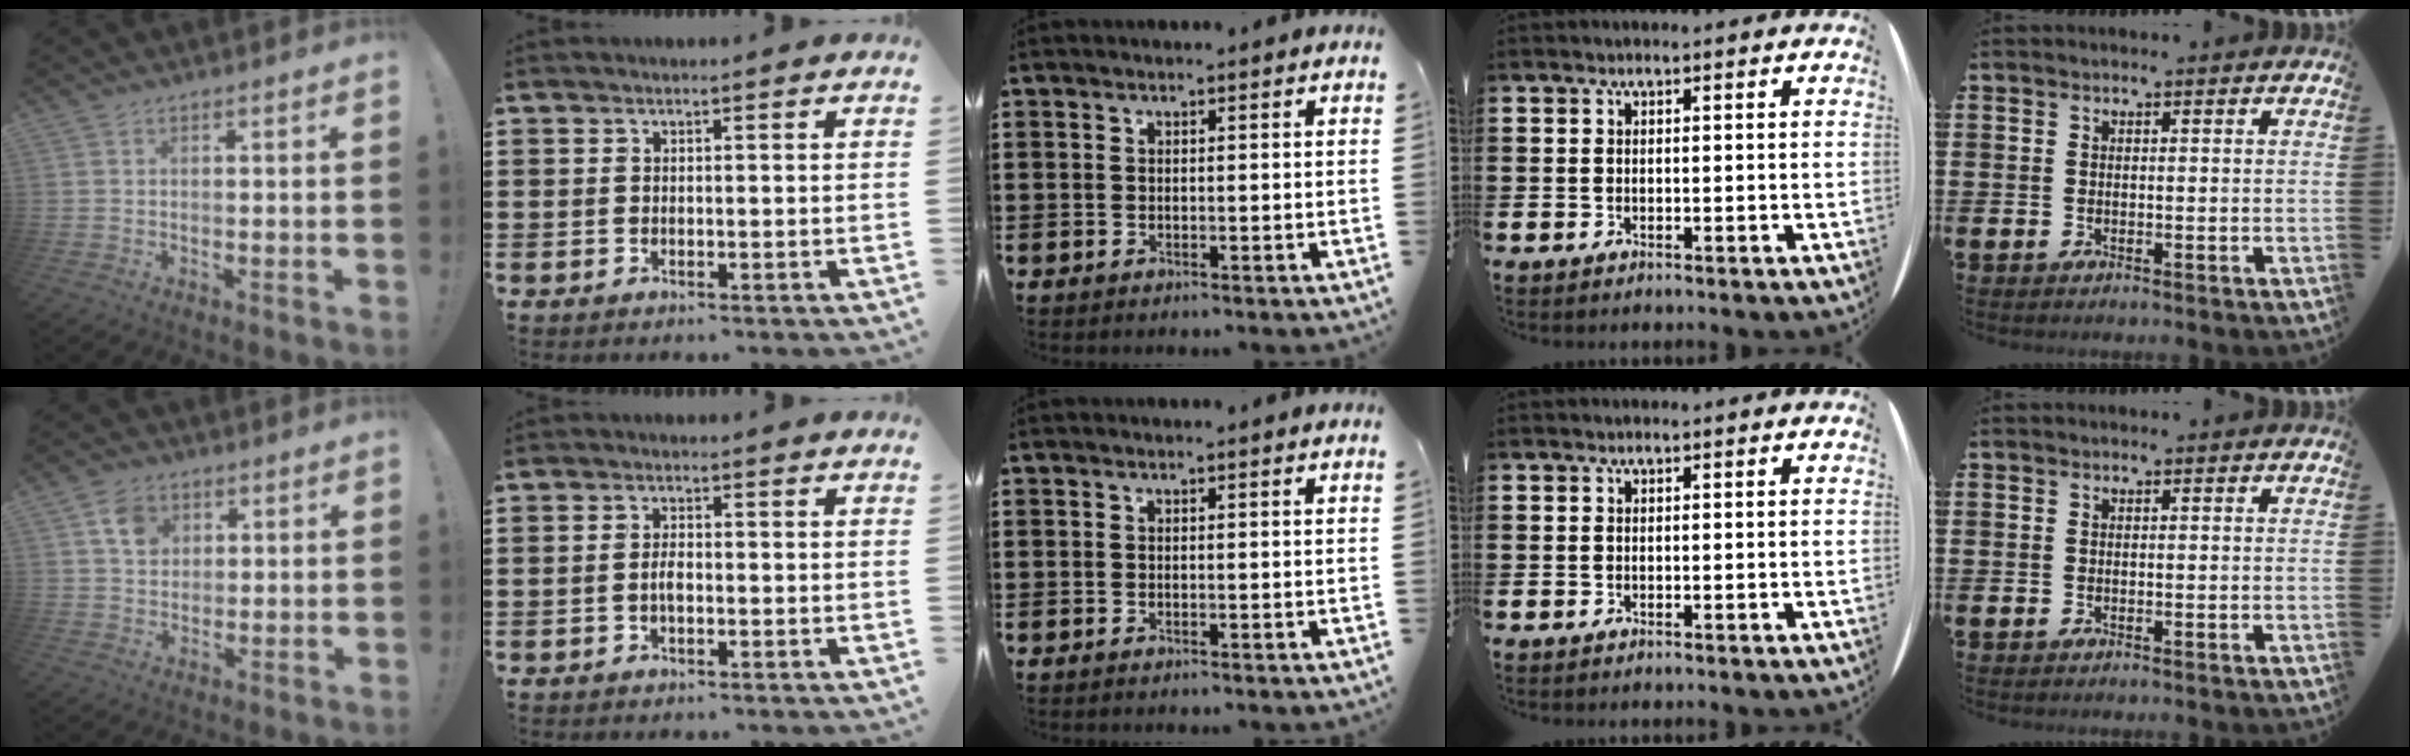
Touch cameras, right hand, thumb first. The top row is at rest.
{"thumb": {"total": 7.1, "force": [3.3, 5.7, 2.7], "torque": [-0.030, -0.010, 0.060]}, "index": {"total": 2.0, "force": [-0.5, 0.9, 1.7], "torque": [-0.041, 0.000, -0.013]}}